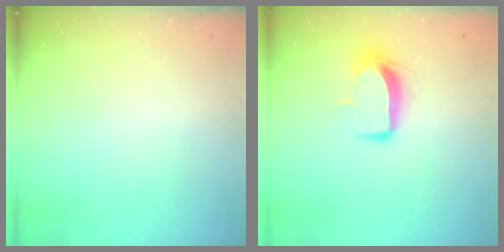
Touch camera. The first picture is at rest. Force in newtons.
{"total": 9.5, "press": 9.5, "slide": 0.8}